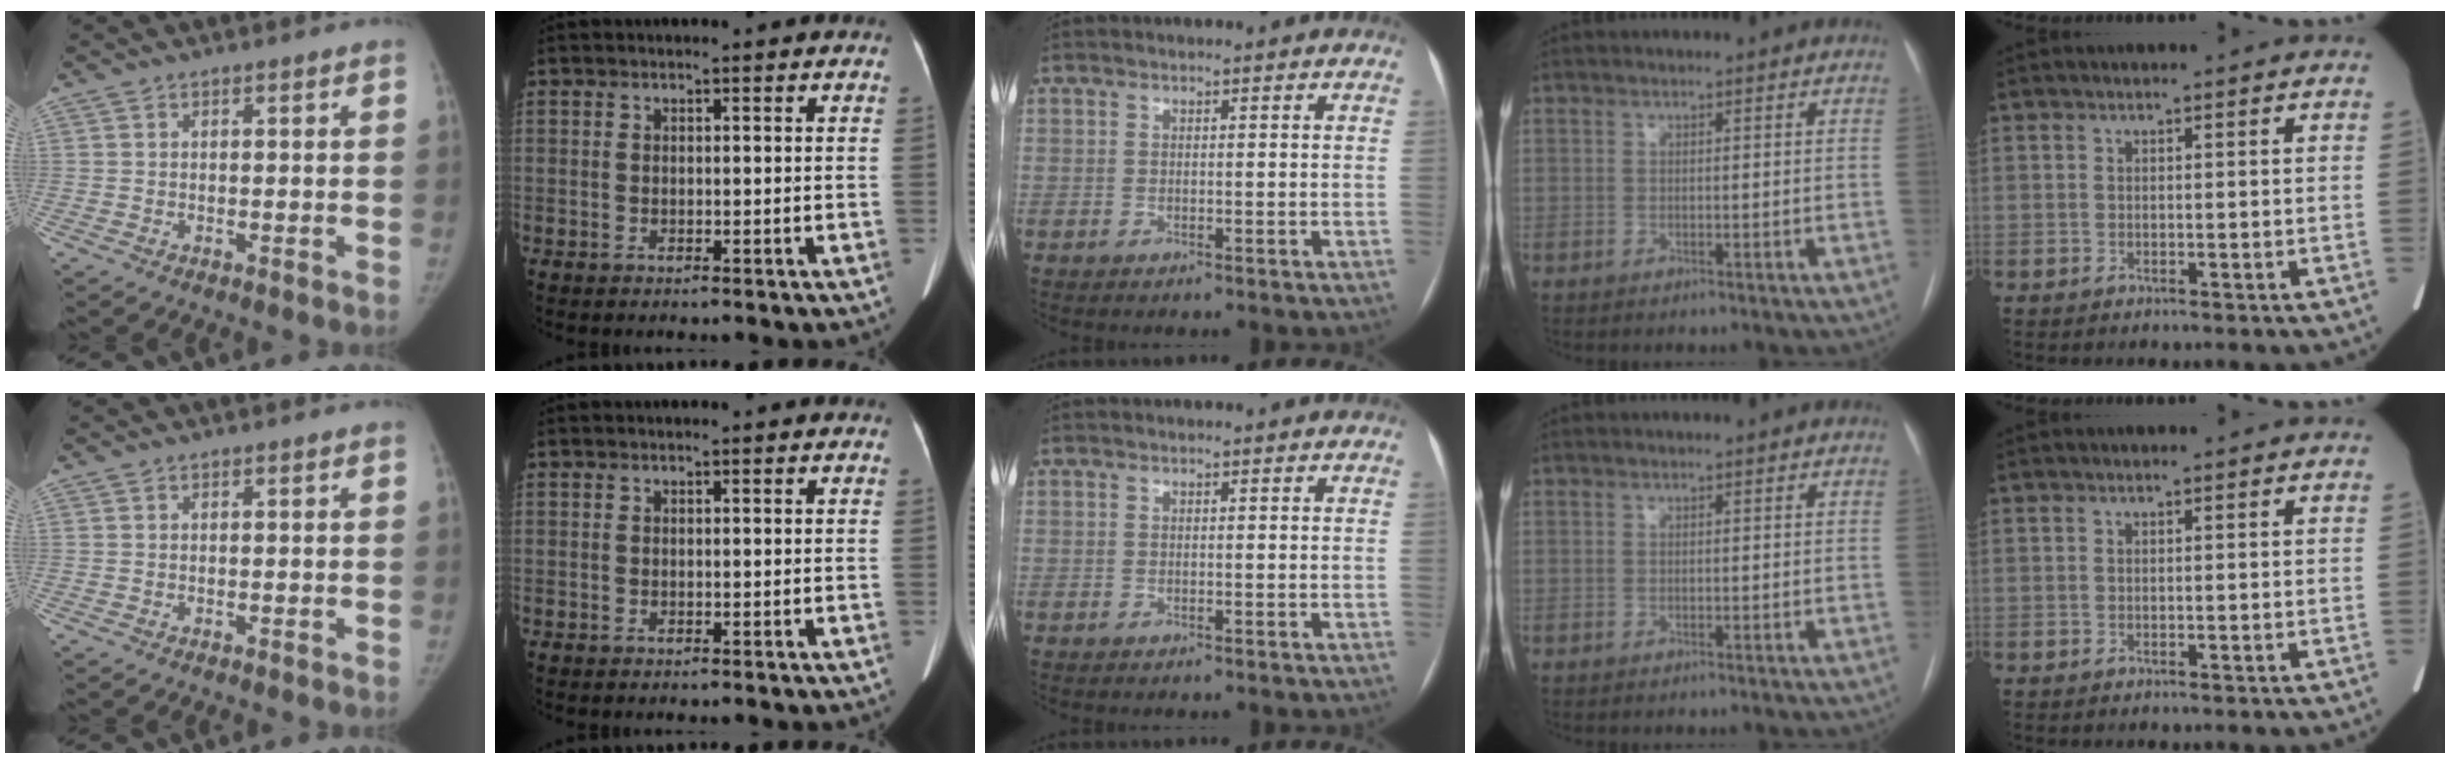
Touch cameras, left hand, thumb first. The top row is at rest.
{}